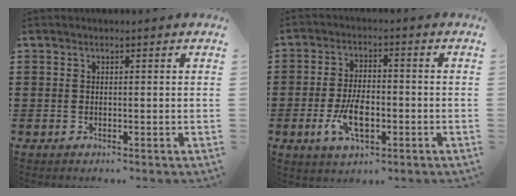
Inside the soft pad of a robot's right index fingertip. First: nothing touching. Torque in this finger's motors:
{"motor_torque": [1.27, 0.86, 0.26, 0.19]}